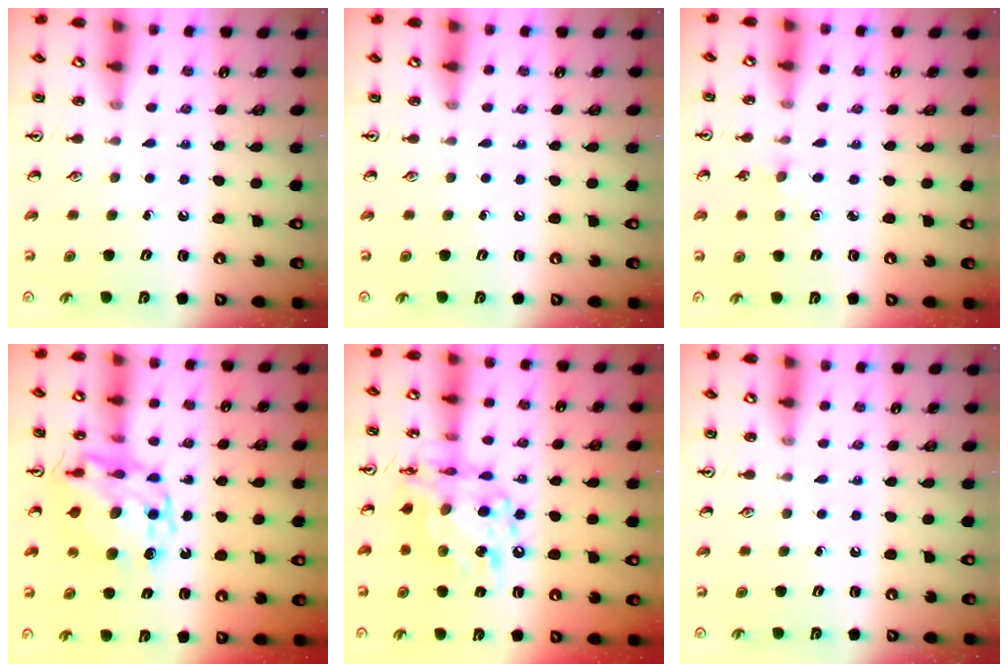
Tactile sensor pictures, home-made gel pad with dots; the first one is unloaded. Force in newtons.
{"total": 0.0}
{"total": 2.2, "press": 2.2, "slide": 0.4}
{"total": 14.8, "press": 14.7, "slide": 1.3}
{"total": 15.3, "press": 15.2, "slide": 1.5}
{"total": 0.0}